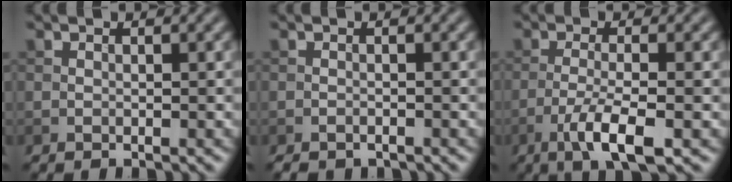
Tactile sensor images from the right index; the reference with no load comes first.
{"total": 1.1, "force": [-0.9, 0.3, 0.3], "torque": [-0.003, -0.003, -0.016]}
{"total": 4.5, "force": [-2.1, 0.9, 3.9], "torque": [-0.075, 0.002, -0.043]}